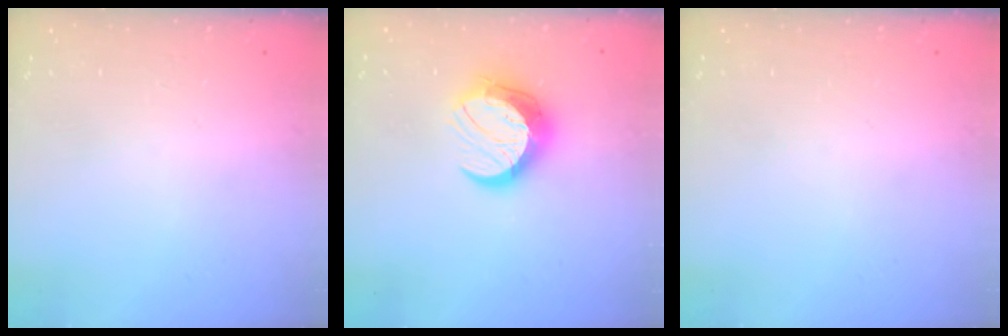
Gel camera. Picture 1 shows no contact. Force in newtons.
{"total": 11.3, "press": 11.3, "slide": 0.9}
{"total": 0.0}